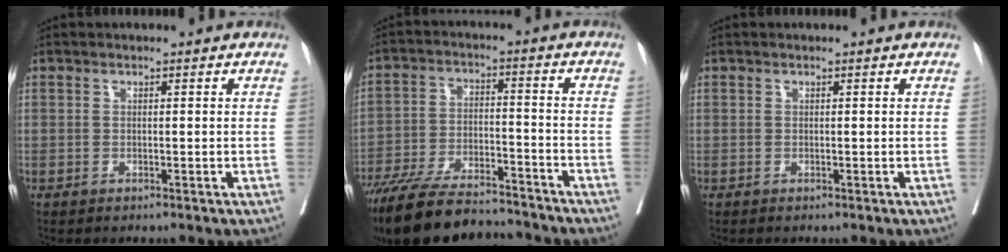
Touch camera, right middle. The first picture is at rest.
{"total": 18.7, "force": [-16.6, 3.6, 7.7], "torque": [-0.153, -0.018, -0.264]}
{"total": 0.0}